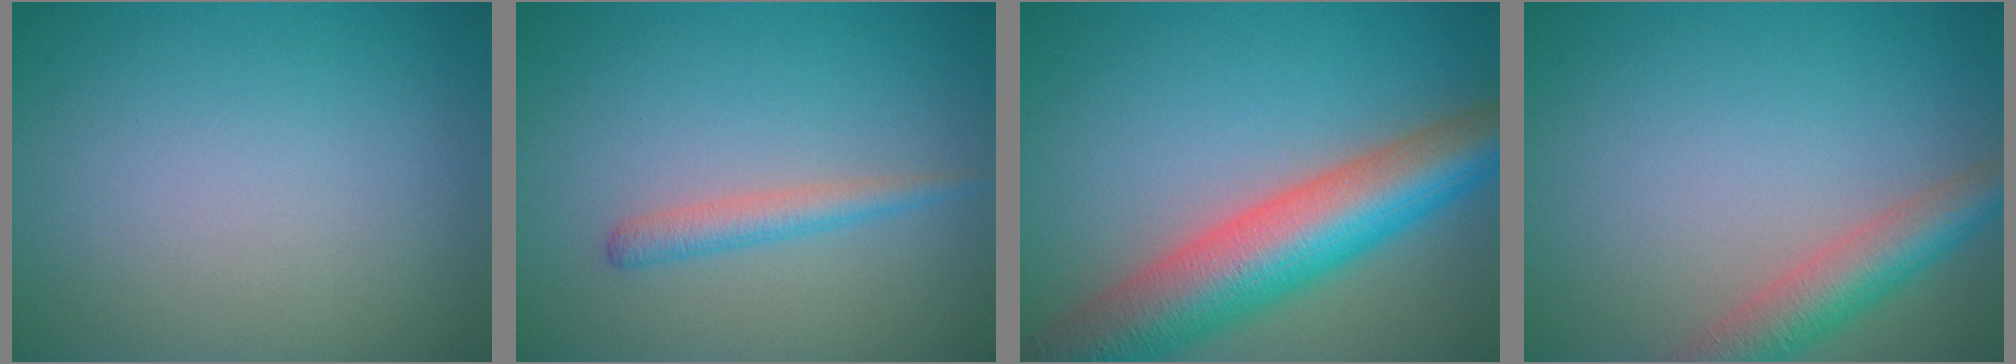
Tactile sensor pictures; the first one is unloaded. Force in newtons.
{"total": 1.9, "press": 1.9, "slide": 0.1}
{"total": 11.0, "press": 10.9, "slide": 0.5}
{"total": 4.7, "press": 4.7, "slide": 0.2}